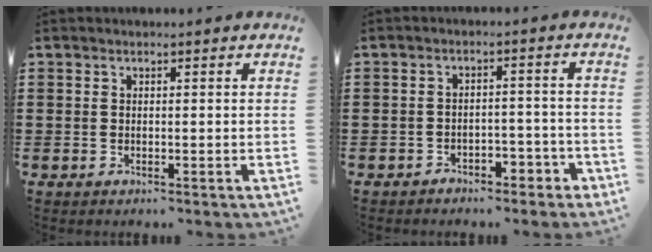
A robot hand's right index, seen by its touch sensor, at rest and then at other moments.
{"total": 3.0, "force": [-2.6, 1.3, 0.8], "torque": [-0.017, 0.006, -0.052]}